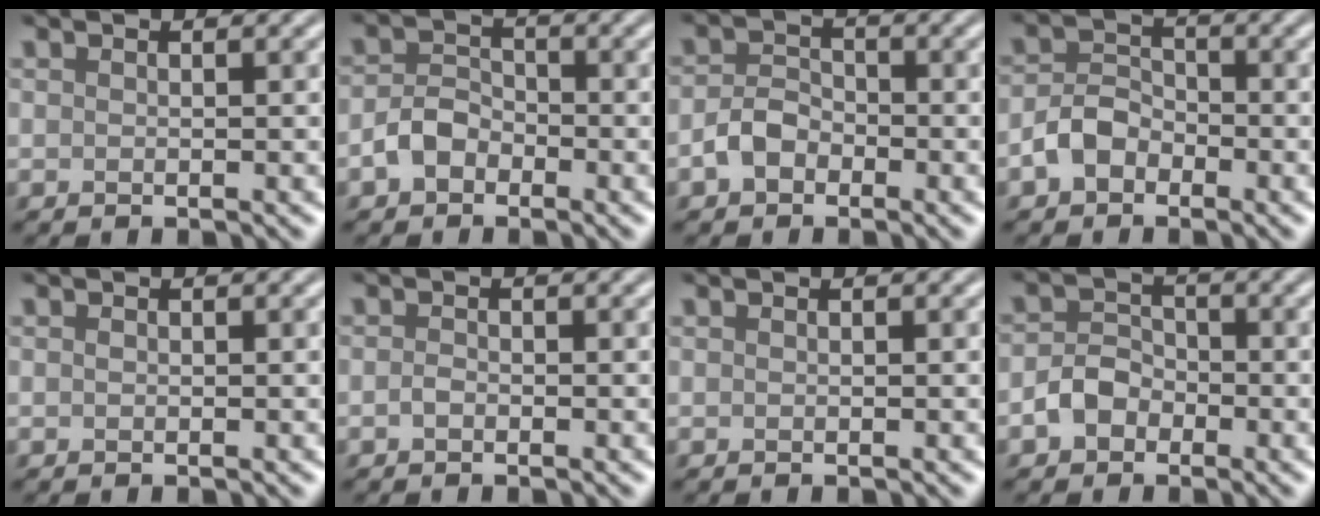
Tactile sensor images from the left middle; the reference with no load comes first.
{"total": 2.7, "force": [-1.4, 1.9, 1.3], "torque": [-0.023, 0.009, -0.032]}
{"total": 2.5, "force": [-1.3, 1.8, 1.3], "torque": [-0.024, 0.007, -0.030]}
{"total": 3.0, "force": [-1.6, 2.0, 1.5], "torque": [-0.025, 0.011, -0.037]}
{"total": 0.0}
{"total": 0.7, "force": [-0.3, 0.5, 0.5], "torque": [-0.011, 0.000, -0.009]}
{"total": 0.0}
{"total": 2.7, "force": [-1.3, 2.1, 1.2], "torque": [-0.019, 0.007, -0.028]}